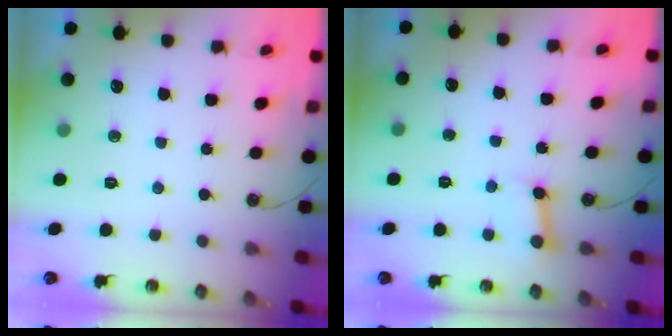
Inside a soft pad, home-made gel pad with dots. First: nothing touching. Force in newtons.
{"total": 3.6, "press": 3.6, "slide": 0.3}